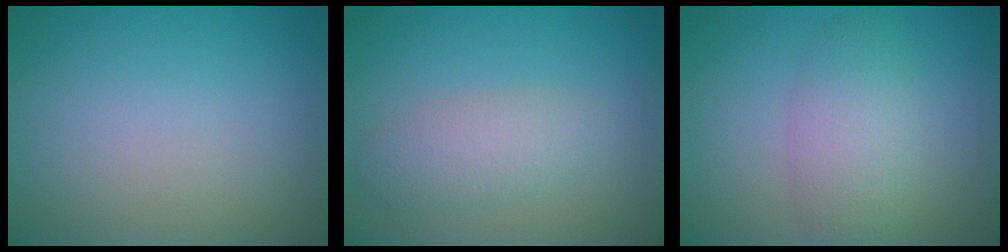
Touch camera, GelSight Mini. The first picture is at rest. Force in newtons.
{"total": 3.0, "press": 3.0, "slide": 0.1}
{"total": 4.0, "press": 4.0, "slide": 0.1}